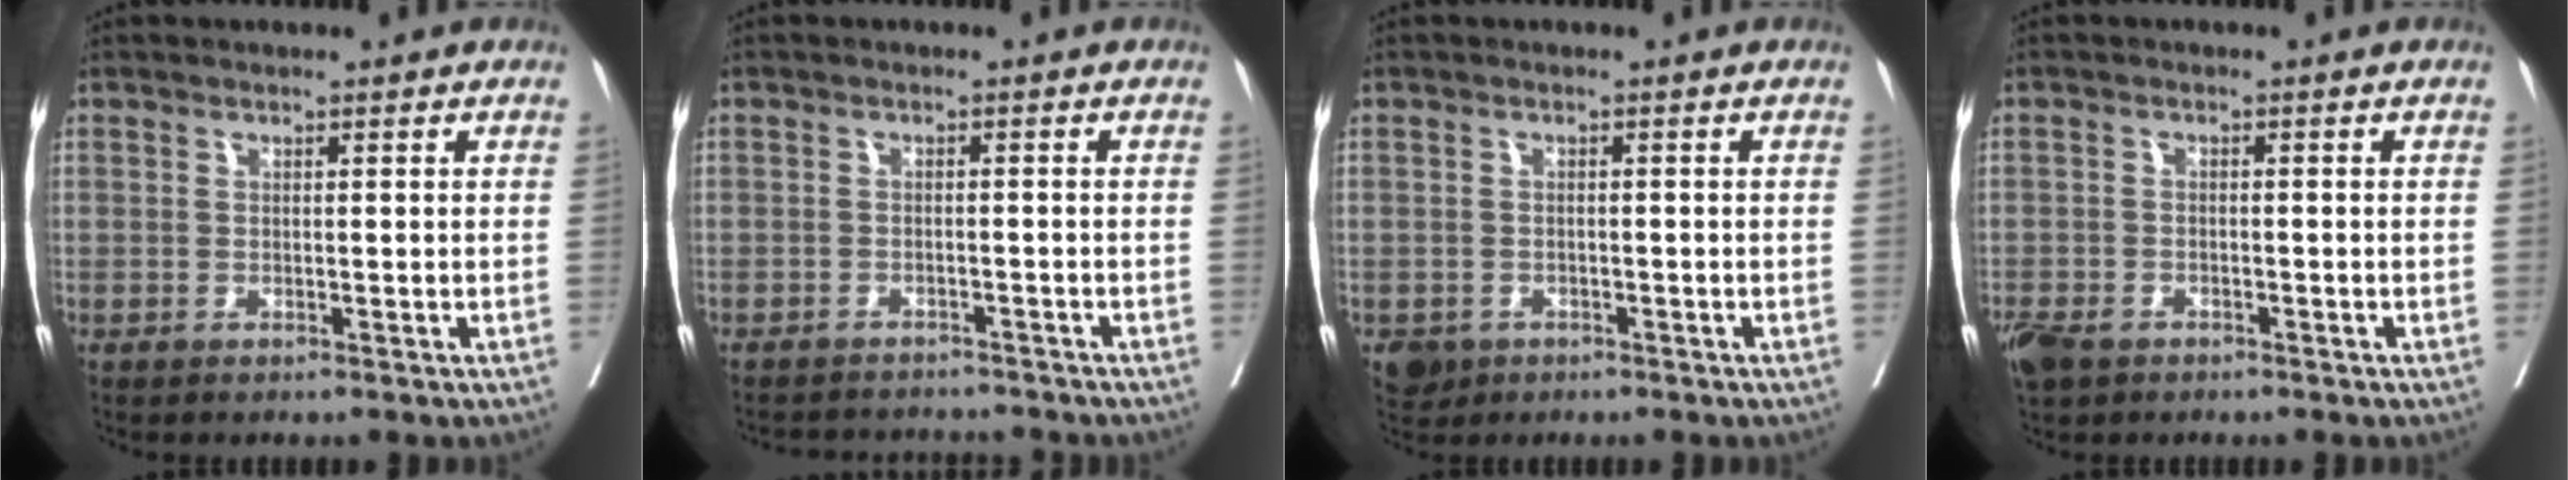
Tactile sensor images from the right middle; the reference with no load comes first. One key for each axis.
{"total": 7.5, "fx": -7.2, "fy": 1.5, "fz": 1.0, "tx": -0.014, "ty": 0.006, "tz": -0.092}
{"total": 2.8, "fx": -1.6, "fy": 2.3, "fz": 0.6, "tx": -0.005, "ty": 0.004, "tz": -0.023}
{"total": 5.1, "fx": -3.6, "fy": 2.9, "fz": 2.2, "tx": -0.046, "ty": -0.005, "tz": -0.061}